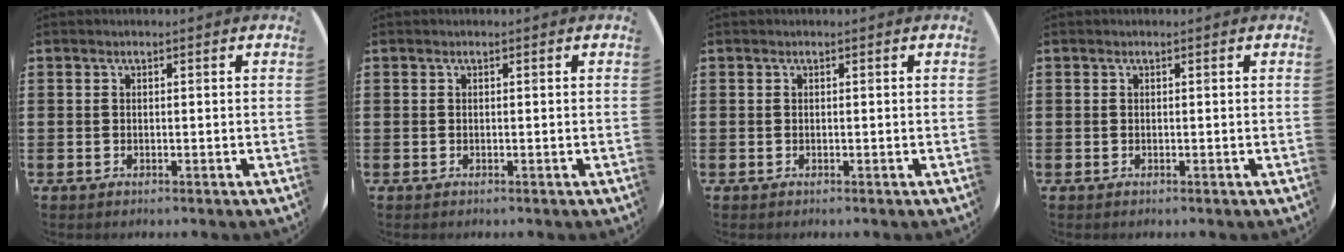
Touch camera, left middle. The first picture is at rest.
{"total": 0.0}
{"total": 0.0}
{"total": 0.0}